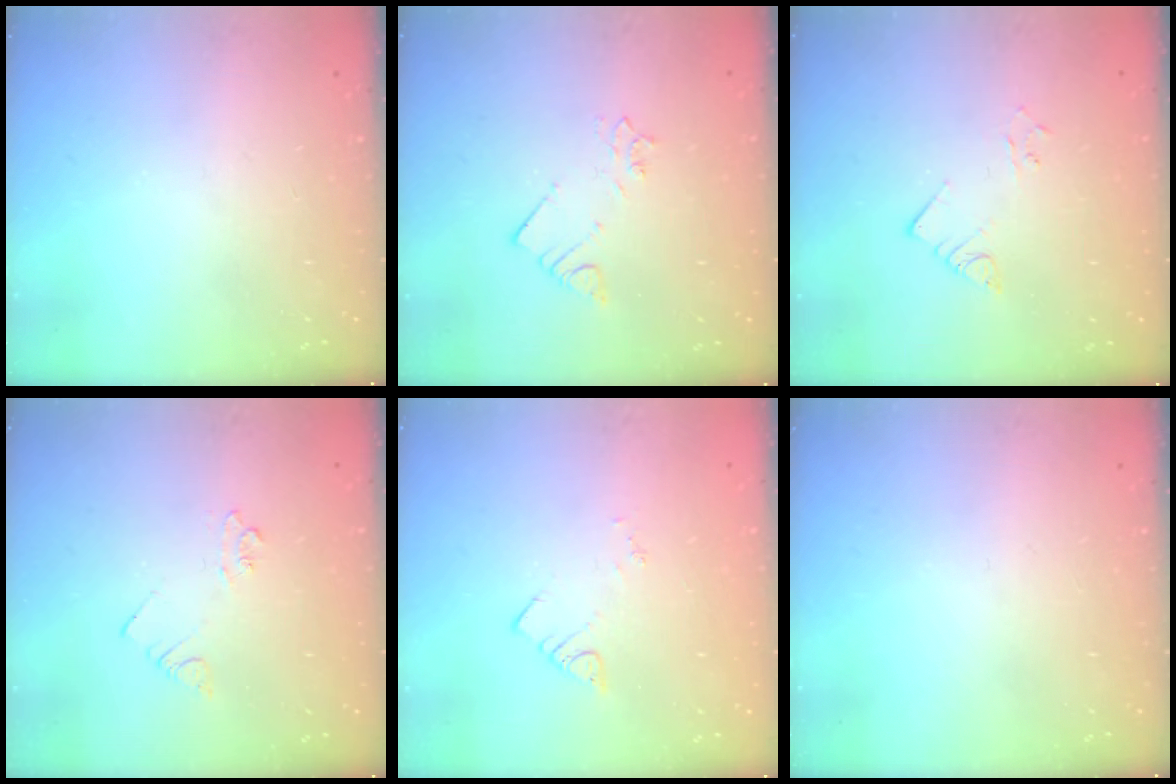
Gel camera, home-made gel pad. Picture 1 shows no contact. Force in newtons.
{"total": 2.3, "press": 2.3, "slide": 0.3}
{"total": 3.9, "press": 3.9, "slide": 0.1}
{"total": 4.0, "press": 4.0, "slide": 0.4}
{"total": 2.1, "press": 2.0, "slide": 0.4}
{"total": 0.0}